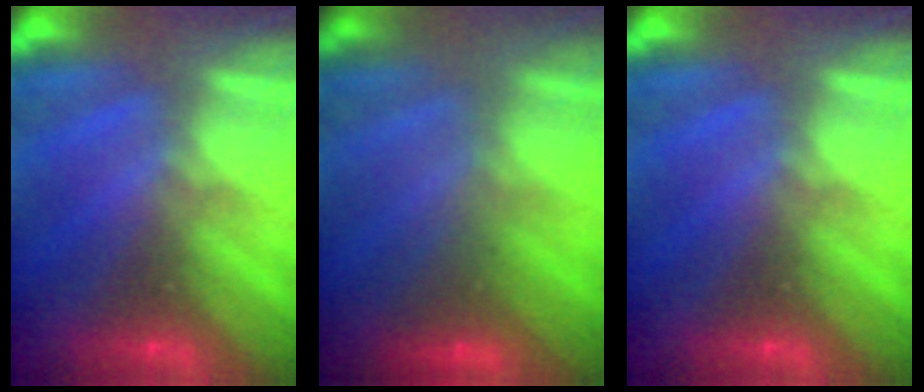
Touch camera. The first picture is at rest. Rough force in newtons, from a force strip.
{"total": 2.4}
{"total": 0.0}